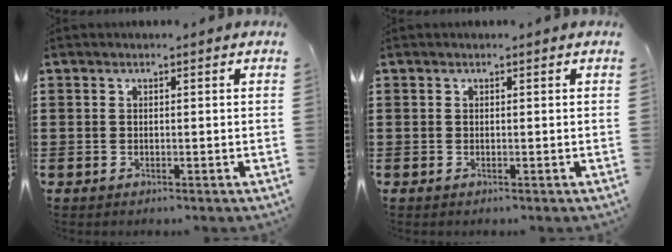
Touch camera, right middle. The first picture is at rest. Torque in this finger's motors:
{"motor_torque": [-0.05, -0.03, 0.23, -0.01]}